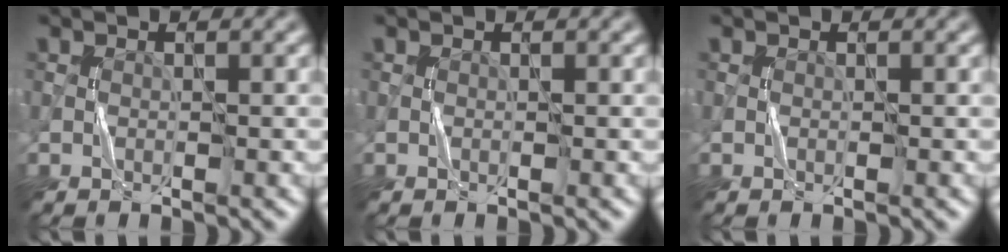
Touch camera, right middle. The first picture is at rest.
{"total": 0.0}
{"total": 0.0}